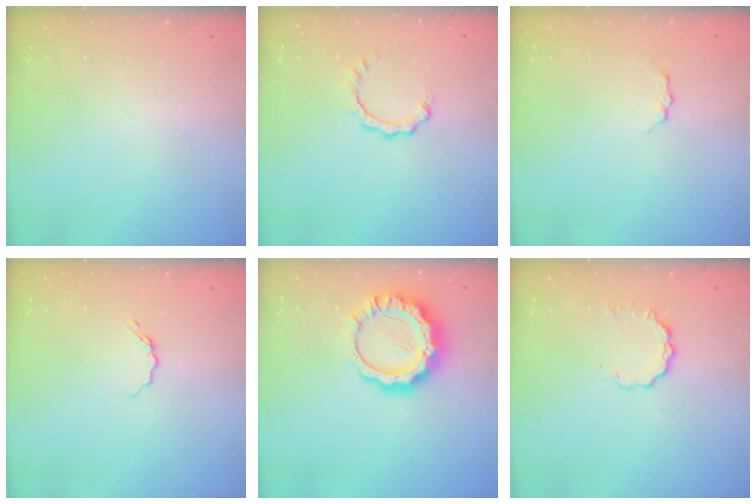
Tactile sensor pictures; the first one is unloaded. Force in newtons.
{"total": 2.5, "press": 2.5, "slide": 0.2}
{"total": 2.6, "press": 2.6, "slide": 0.4}
{"total": 4.5, "press": 4.5, "slide": 0.4}
{"total": 12.7, "press": 12.7, "slide": 1.0}
{"total": 5.2, "press": 5.2, "slide": 0.6}